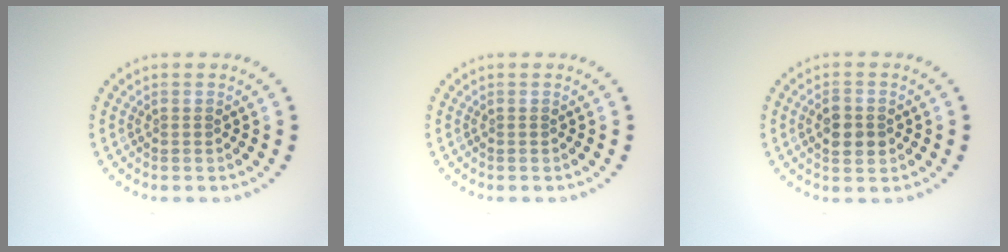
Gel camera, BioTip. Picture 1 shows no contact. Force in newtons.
{"total": 0.0}
{"total": 2.9, "press": 2.9, "slide": 0.1}